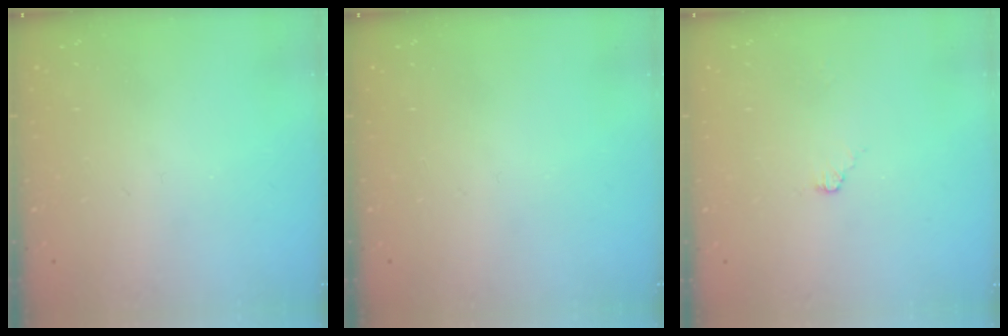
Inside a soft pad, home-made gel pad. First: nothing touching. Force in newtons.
{"total": 0.0}
{"total": 2.5, "press": 2.5, "slide": 0.3}